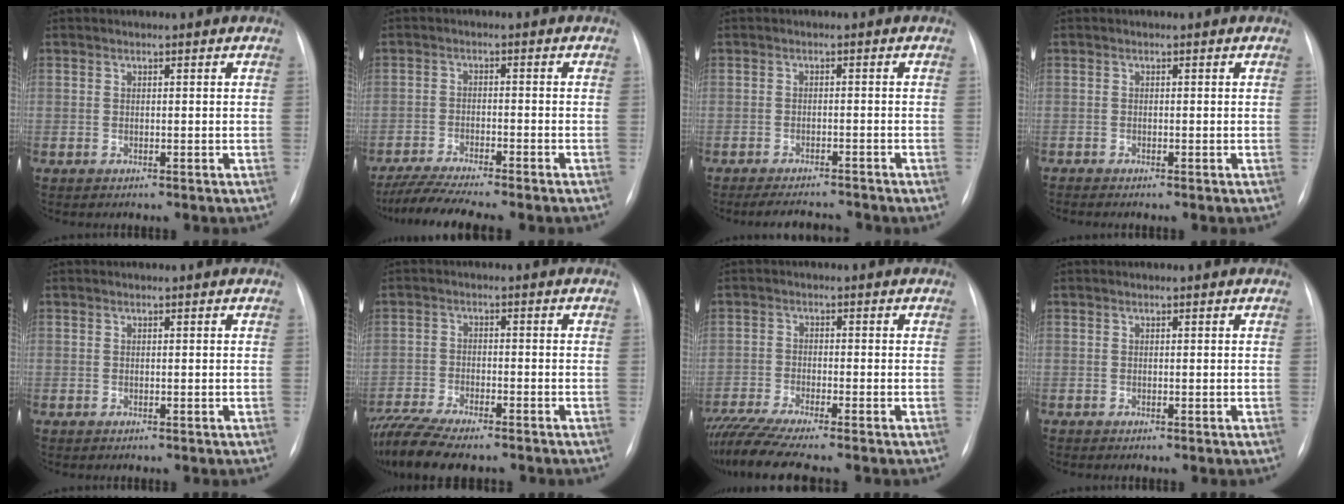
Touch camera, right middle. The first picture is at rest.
{"total": 8.9, "force": [-7.7, -0.1, 4.4], "torque": [-0.074, -0.018, -0.124]}
{"total": 5.6, "force": [-5.4, 0.1, 1.7], "torque": [-0.021, -0.006, -0.082]}
{"total": 0.5, "force": [-0.5, -0.2, 0.2], "torque": [0.000, -0.001, -0.008]}
{"total": 0.0}
{"total": 11.8, "force": [-10.1, 2.1, 5.6], "torque": [-0.101, -0.013, -0.162]}
{"total": 9.3, "force": [-8.0, -0.7, 4.6], "torque": [-0.079, -0.024, -0.135]}
{"total": 0.0}